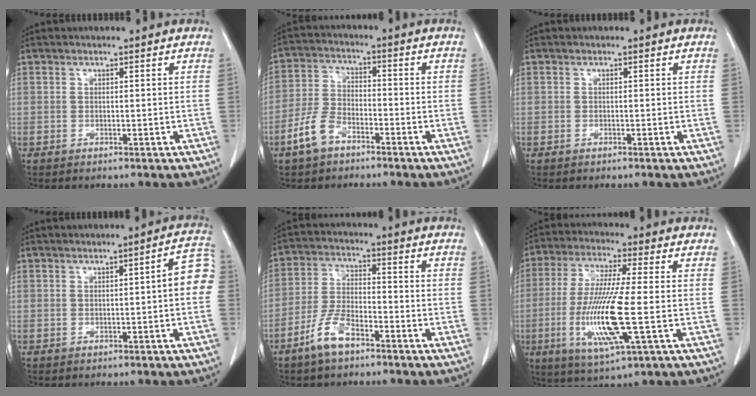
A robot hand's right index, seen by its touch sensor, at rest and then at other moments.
{"total": 6.7, "force": [-4.2, 3.6, 3.8], "torque": [-0.098, 0.006, -0.085]}
{"total": 0.0}
{"total": 5.4, "force": [-0.1, 1.0, 5.3], "torque": [-0.057, 0.018, -0.008]}
{"total": 7.0, "force": [-4.7, 2.5, 4.6], "torque": [-0.106, 0.000, -0.094]}
{"total": 13.8, "force": [-2.9, 0.9, 13.4], "torque": [-0.279, -0.021, -0.056]}